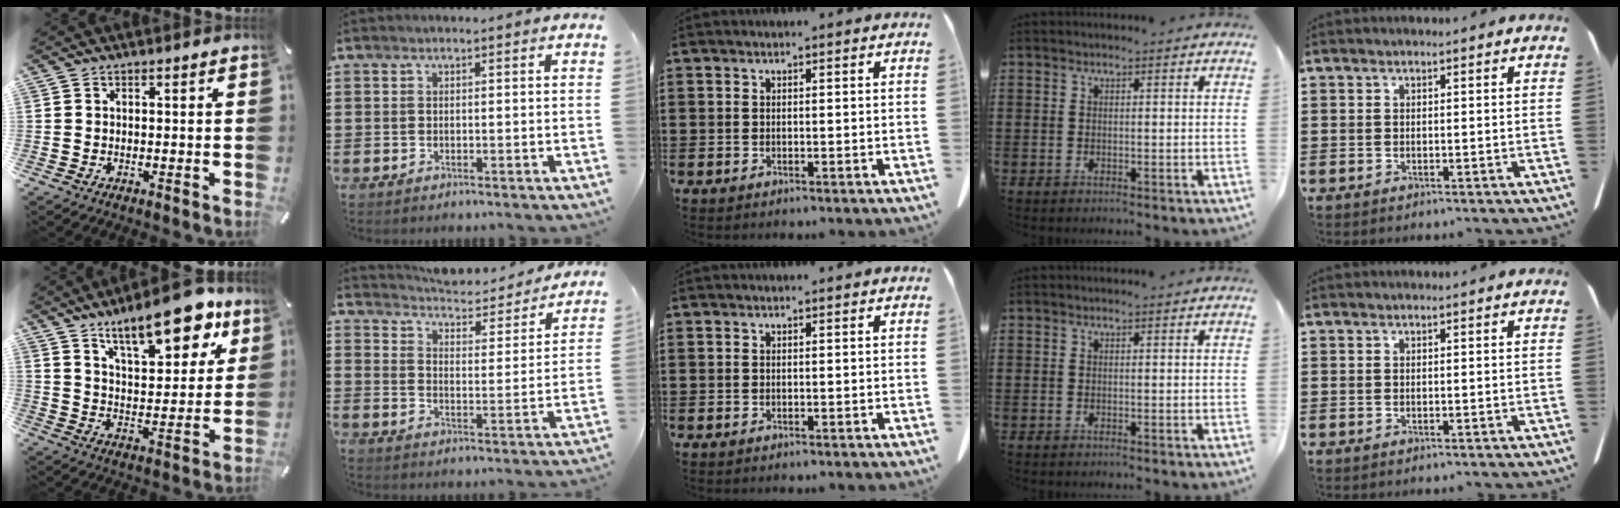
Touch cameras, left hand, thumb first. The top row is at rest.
{"thumb": {"total": 17.9, "force": [12.7, 7.0, 10.4], "torque": [-0.152, -0.075, 0.212]}, "index": {"total": 4.3, "force": [4.2, 0.3, 0.6], "torque": [-0.036, -0.036, 0.068]}}